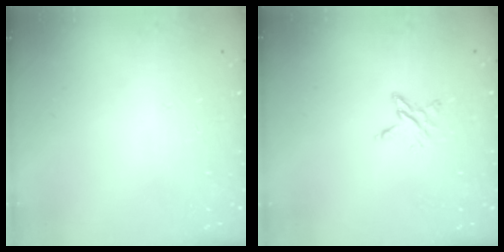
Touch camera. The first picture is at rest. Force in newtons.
{"total": 4.2, "press": 4.2, "slide": 0.4}